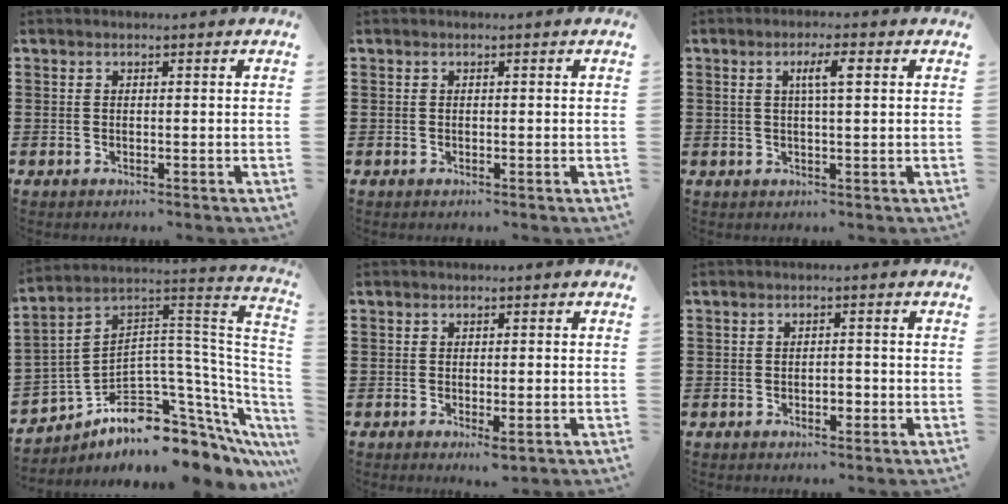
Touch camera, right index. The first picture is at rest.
{"total": 0.0}
{"total": 3.9, "force": [1.0, 0.8, 3.7], "torque": [-0.075, 0.009, 0.013]}
{"total": 8.5, "force": [-6.5, 4.0, 3.8], "torque": [-0.095, -0.033, -0.130]}
{"total": 1.4, "force": [-0.7, 0.3, 1.2], "torque": [-0.021, -0.006, -0.010]}
{"total": 2.0, "force": [-0.7, 1.1, 1.6], "torque": [-0.030, 0.003, -0.014]}